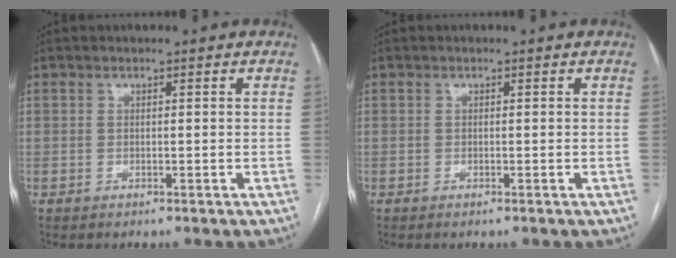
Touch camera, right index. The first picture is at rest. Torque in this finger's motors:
{"motor_torque": [-0.19, 0.05, -0.04, -0.01]}